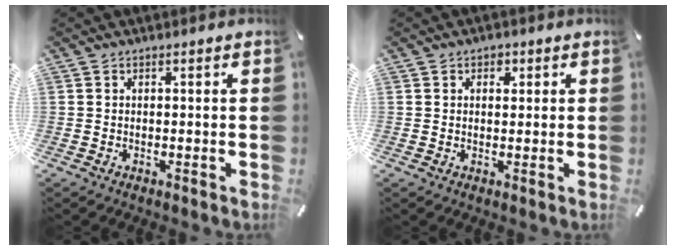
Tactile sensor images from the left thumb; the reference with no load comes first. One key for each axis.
{"total": 2.1, "fx": 0.7, "fy": 1.7, "fz": 0.9, "tx": 0.004, "ty": -0.003, "tz": 0.006}